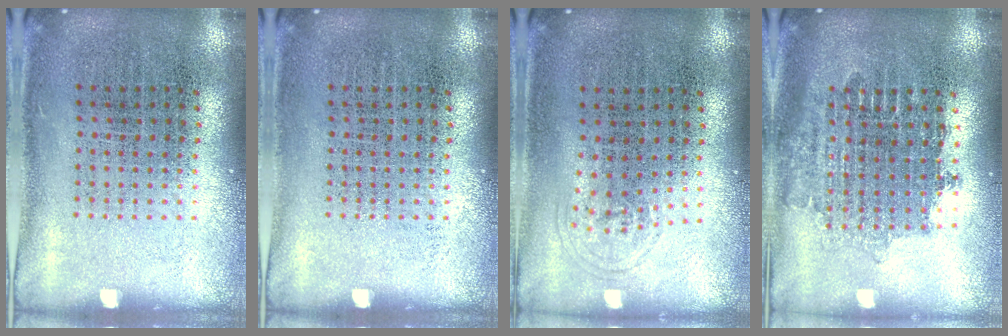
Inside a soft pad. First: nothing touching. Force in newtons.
{"total": 0.0}
{"total": 0.6, "press": 0.5, "slide": 0.3}
{"total": 1.7, "press": 1.4, "slide": 1.0}